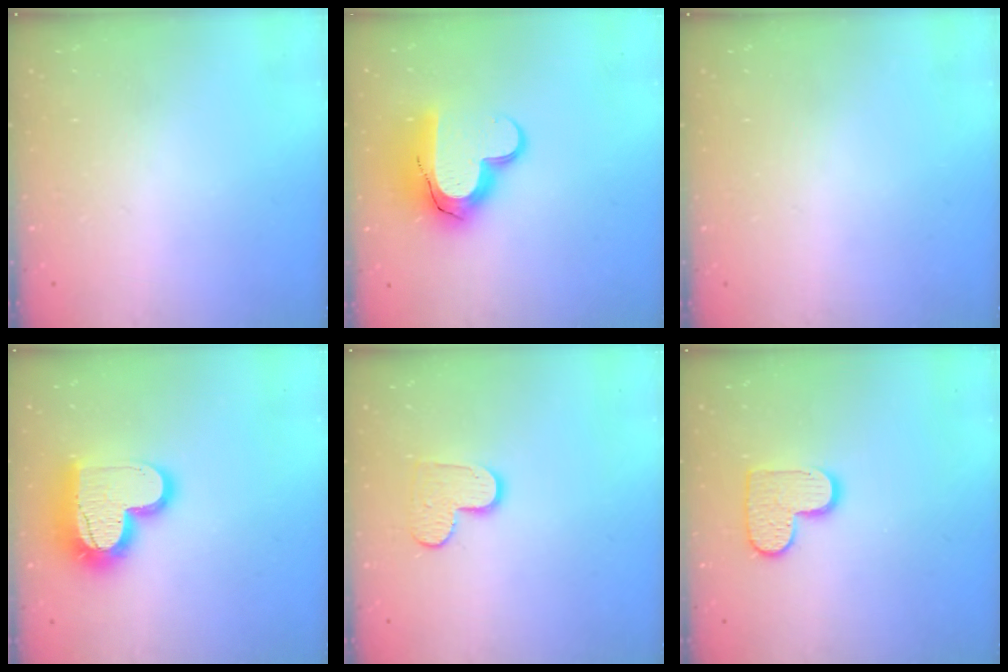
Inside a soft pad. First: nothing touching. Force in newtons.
{"total": 15.2, "press": 15.1, "slide": 1.1}
{"total": 0.0}
{"total": 17.7, "press": 17.7, "slide": 1.5}
{"total": 9.2, "press": 9.2, "slide": 0.6}
{"total": 10.4, "press": 10.4, "slide": 0.6}